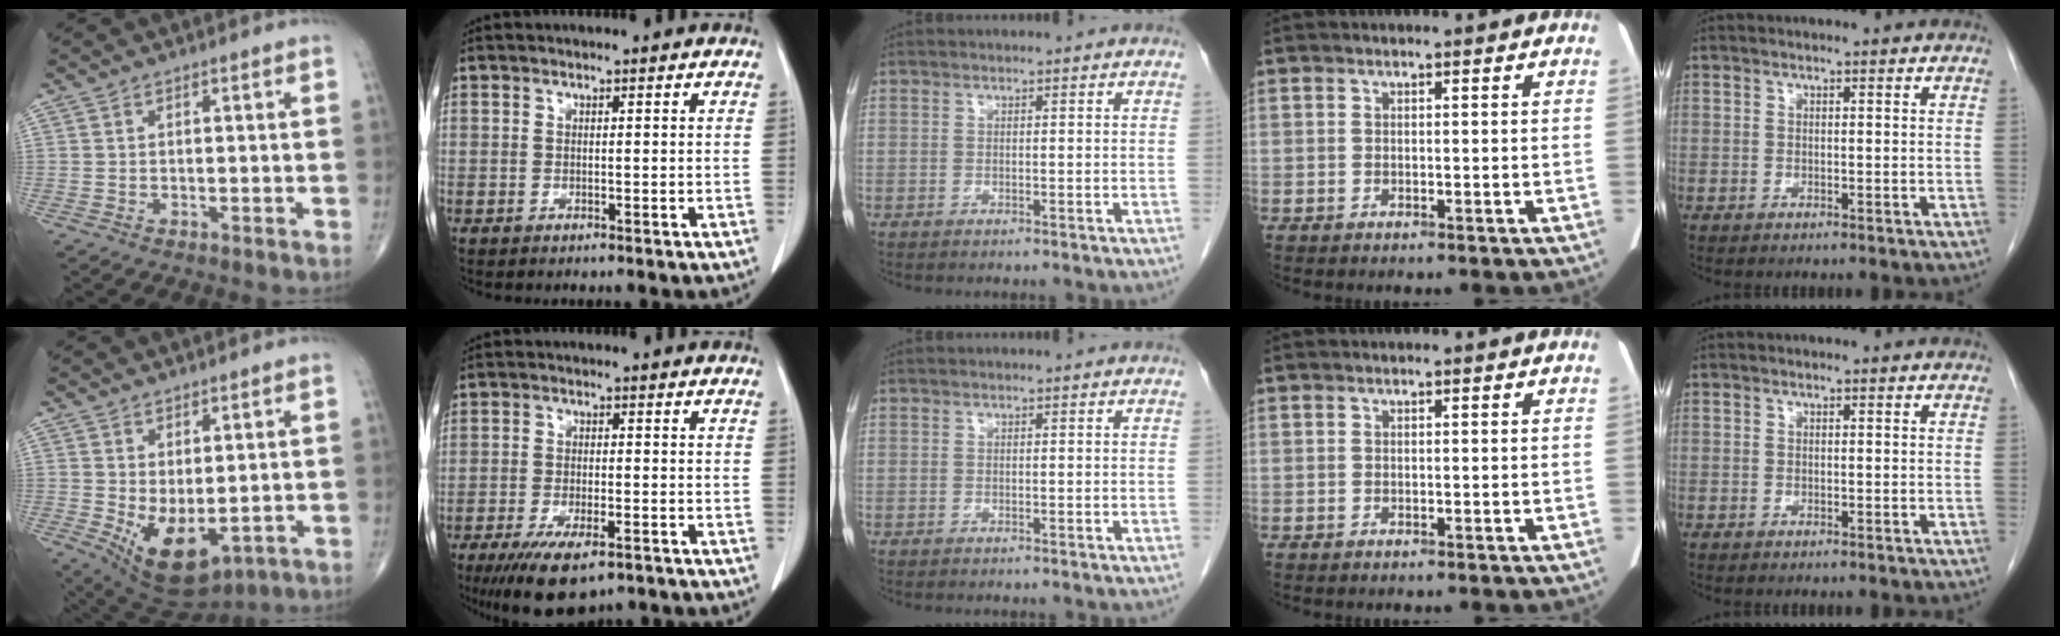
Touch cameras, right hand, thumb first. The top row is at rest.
{"thumb": {"total": 9.9, "force": [-1.4, 5.2, 8.3], "torque": [-0.128, -0.010, 0.004]}, "index": {"total": 9.5, "force": [-6.4, 2.9, 6.4], "torque": [-0.107, -0.017, -0.101]}}